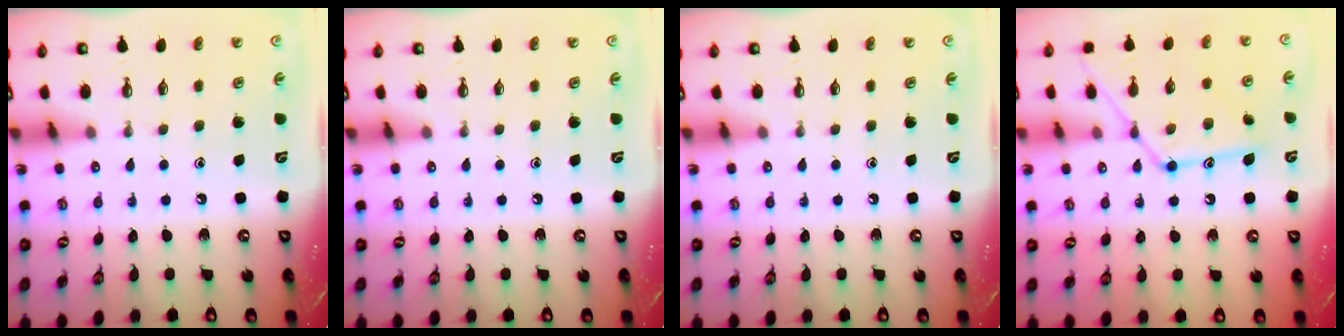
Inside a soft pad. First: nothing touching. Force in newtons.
{"total": 0.0}
{"total": 0.0}
{"total": 14.9, "press": 14.8, "slide": 1.2}